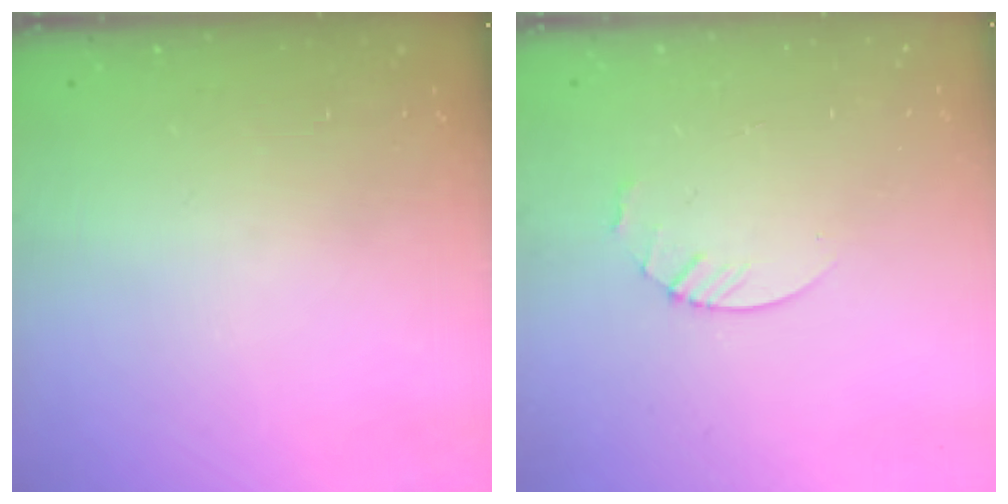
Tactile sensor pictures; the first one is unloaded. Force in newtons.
{"total": 3.0, "press": 2.9, "slide": 0.3}